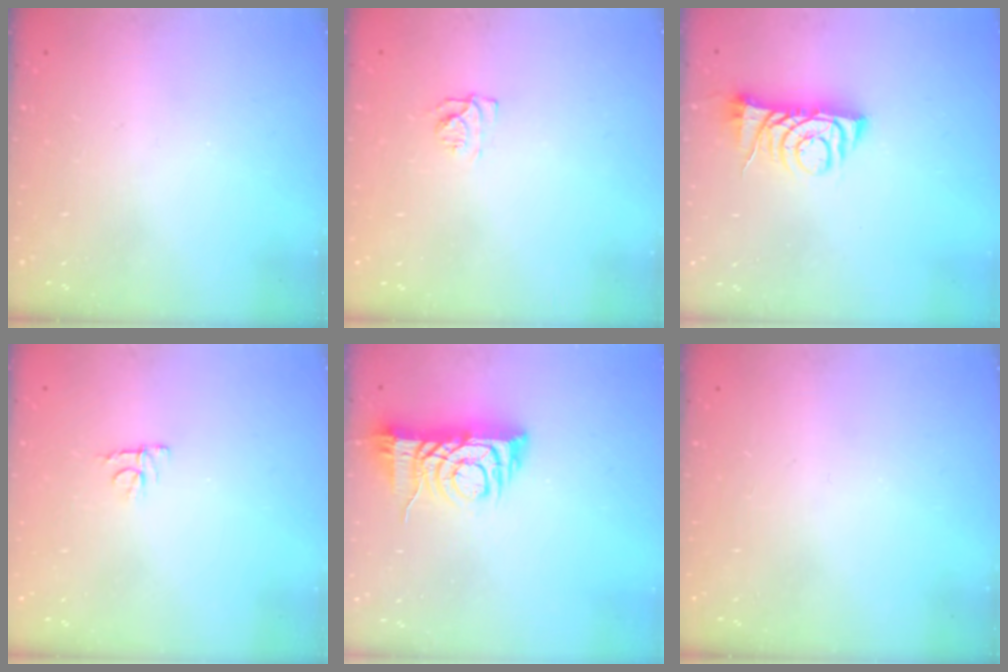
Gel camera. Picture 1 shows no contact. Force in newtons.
{"total": 4.9, "press": 4.9, "slide": 0.5}
{"total": 7.0, "press": 6.9, "slide": 0.8}
{"total": 4.0, "press": 4.0, "slide": 0.3}
{"total": 9.1, "press": 9.1, "slide": 1.0}
{"total": 0.0}